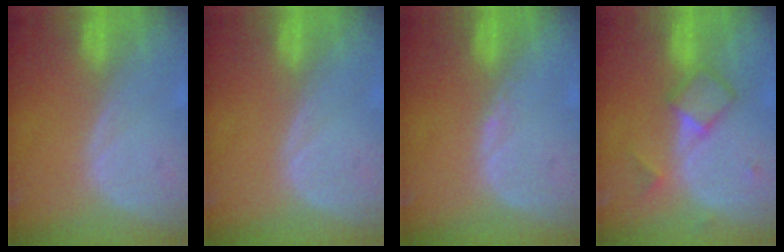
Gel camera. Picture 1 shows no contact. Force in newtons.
{"total": 0.0}
{"total": 0.6, "press": 0.5, "slide": 0.4}
{"total": 4.8, "press": 4.6, "slide": 1.3}